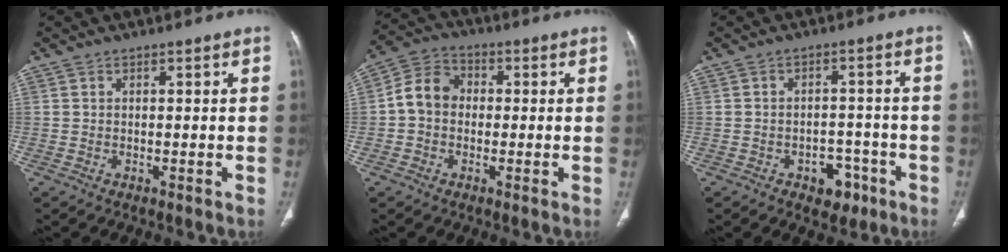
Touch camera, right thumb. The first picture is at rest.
{"total": 7.5, "force": [-0.4, 6.2, 4.3], "torque": [-0.065, 0.025, -0.022]}
{"total": 5.9, "force": [-3.2, 4.1, 2.9], "torque": [-0.012, 0.029, -0.038]}